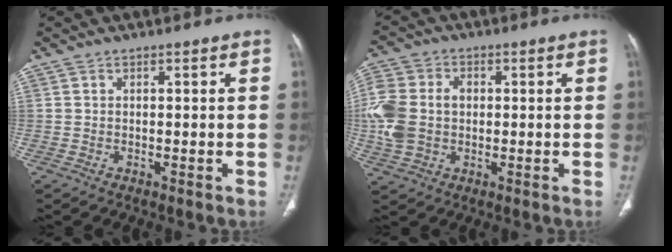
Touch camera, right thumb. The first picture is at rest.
{"total": 13.6, "force": [0.0, 10.2, 8.9], "torque": [-0.215, 0.017, 0.003]}